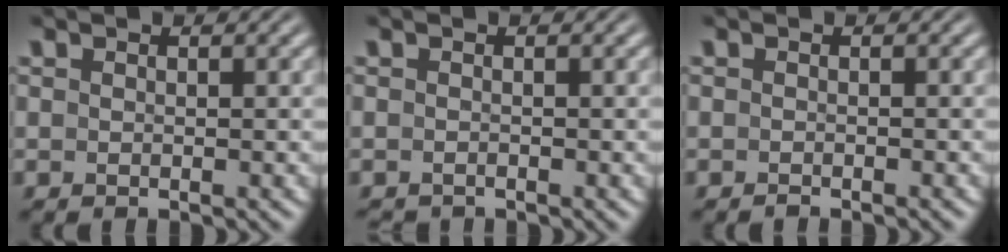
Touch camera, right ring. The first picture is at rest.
{"total": 1.2, "force": [-1.2, -0.1, -0.2], "torque": [-0.003, -0.012, -0.014]}
{"total": 0.9, "force": [-0.8, -0.3, 0.0], "torque": [0.001, -0.001, -0.013]}